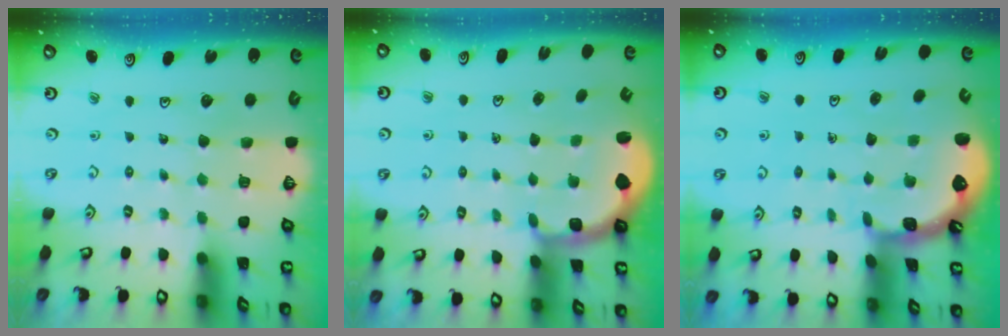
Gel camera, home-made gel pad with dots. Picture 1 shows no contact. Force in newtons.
{"total": 3.0, "press": 2.1, "slide": 2.1}
{"total": 1.4, "press": 1.4, "slide": 0.1}